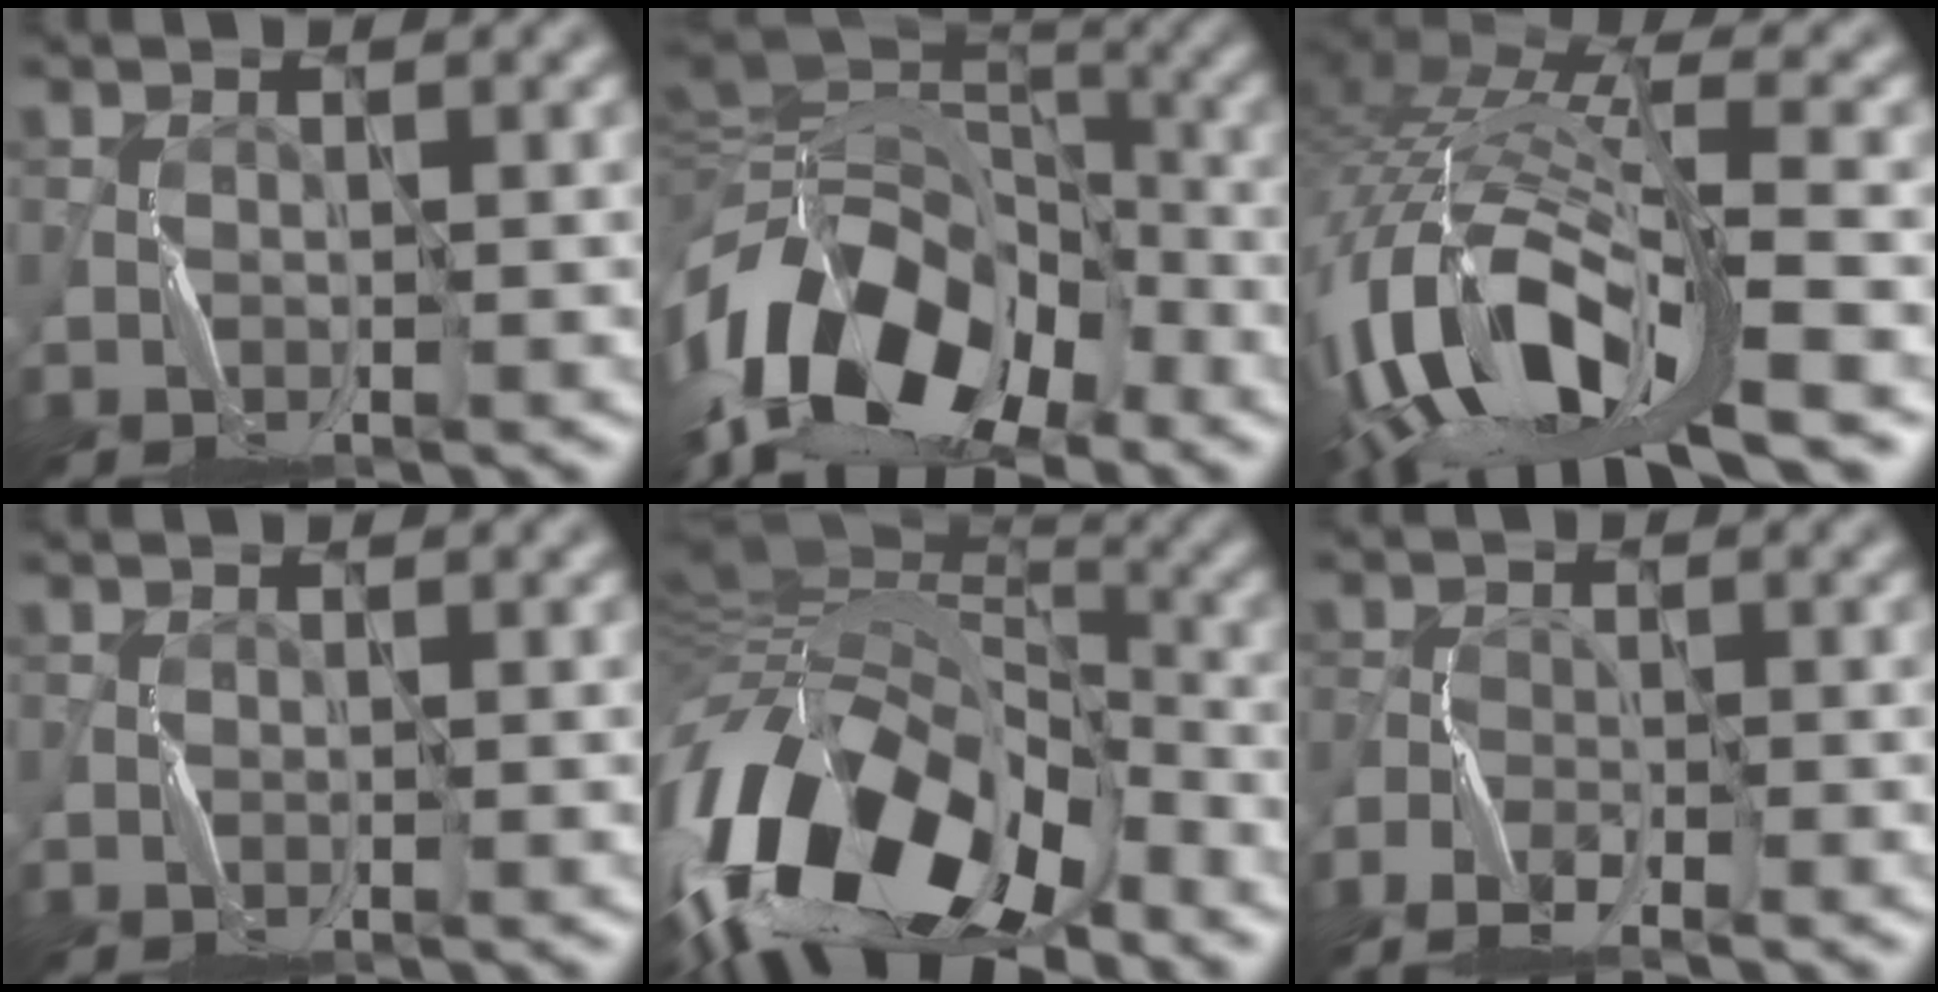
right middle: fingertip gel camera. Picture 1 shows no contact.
{"total": 15.0, "force": [-7.8, 8.6, 9.5], "torque": [-0.174, 0.005, -0.145]}
{"total": 15.1, "force": [-6.4, 6.1, 12.3], "torque": [-0.285, -0.016, -0.099]}
{"total": 0.0}
{"total": 17.6, "force": [-7.1, 9.8, 12.8], "torque": [-0.247, -0.023, -0.114]}
{"total": 4.0, "force": [-3.3, 1.1, 1.9], "torque": [-0.040, -0.016, -0.072]}